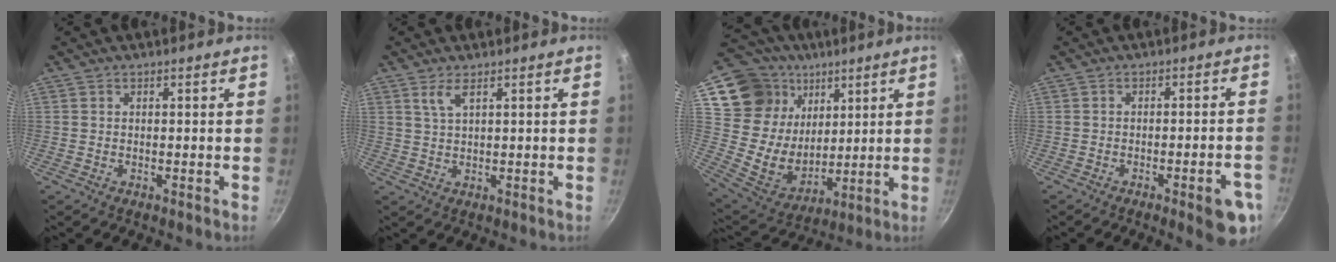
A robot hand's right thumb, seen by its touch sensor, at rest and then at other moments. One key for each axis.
{"total": 2.9, "fx": 1.7, "fy": 0.9, "fz": 2.2, "tx": -0.045, "ty": -0.009, "tz": 0.037}
{"total": 19.5, "fx": 9.1, "fy": 15.9, "fz": 6.7, "tx": -0.081, "ty": -0.042, "tz": 0.175}
{"total": 8.5, "fx": -3.8, "fy": 1.8, "fz": 7.3, "tx": -0.072, "ty": 0.014, "tz": -0.043}